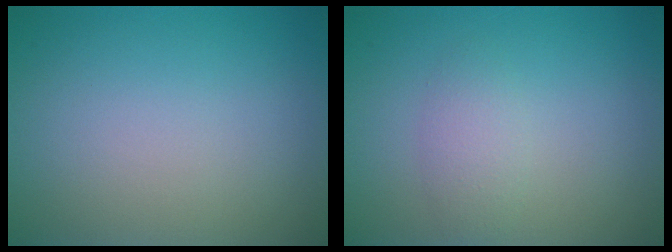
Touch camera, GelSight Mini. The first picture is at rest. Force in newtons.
{"total": 1.8, "press": 1.8, "slide": 0.0}